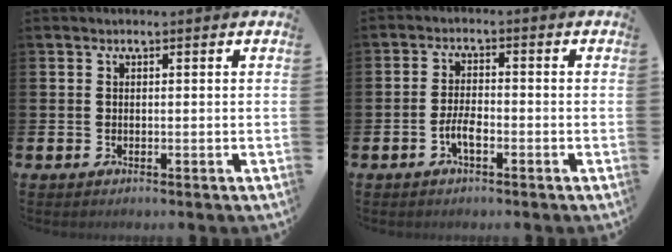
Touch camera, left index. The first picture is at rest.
{"total": 3.0, "force": [-1.3, 1.0, 2.5], "torque": [-0.057, 0.004, -0.025]}